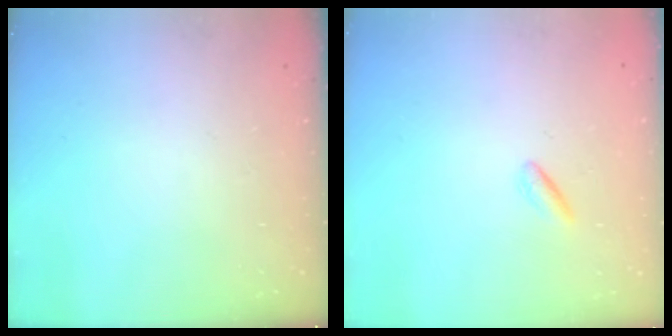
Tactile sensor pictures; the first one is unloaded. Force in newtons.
{"total": 0.7, "press": 0.4, "slide": 0.5}